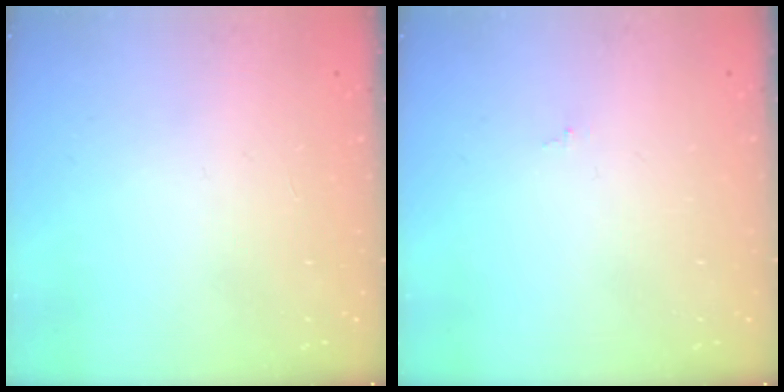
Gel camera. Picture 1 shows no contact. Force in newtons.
{"total": 0.0}